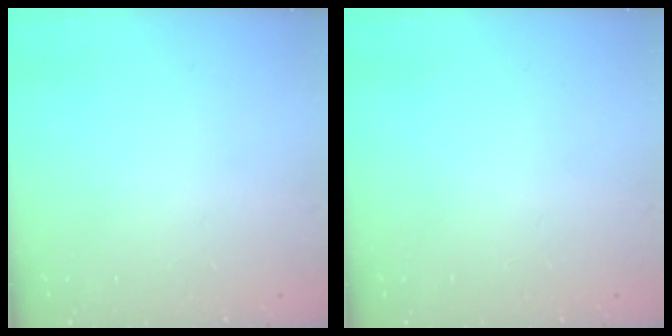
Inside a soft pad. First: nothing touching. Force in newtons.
{"total": 0.0}